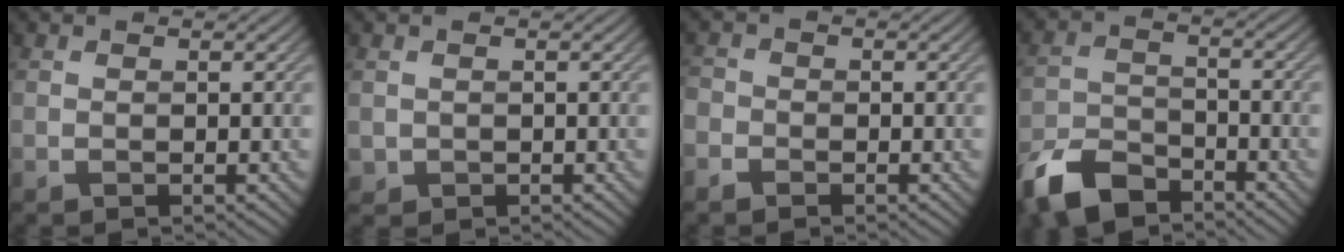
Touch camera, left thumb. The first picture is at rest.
{"total": 1.1, "force": [0.1, 1.1, 0.0], "torque": [-0.005, -0.008, 0.001]}
{"total": 2.3, "force": [-1.5, 1.6, 0.5], "torque": [-0.010, 0.000, -0.041]}
{"total": 8.3, "force": [-6.3, 3.7, 3.9], "torque": [-0.083, -0.010, -0.137]}